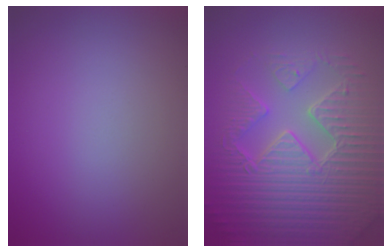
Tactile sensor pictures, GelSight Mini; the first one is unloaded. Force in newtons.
{"total": 8.7, "press": 6.5, "slide": 5.8}